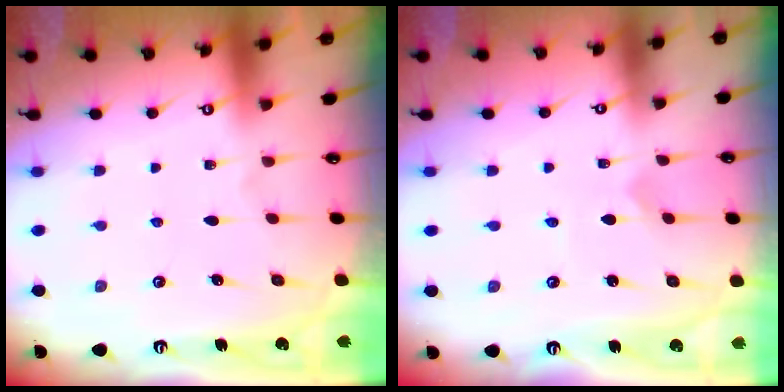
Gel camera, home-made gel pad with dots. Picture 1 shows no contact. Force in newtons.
{"total": 1.4, "press": 1.4, "slide": 0.1}